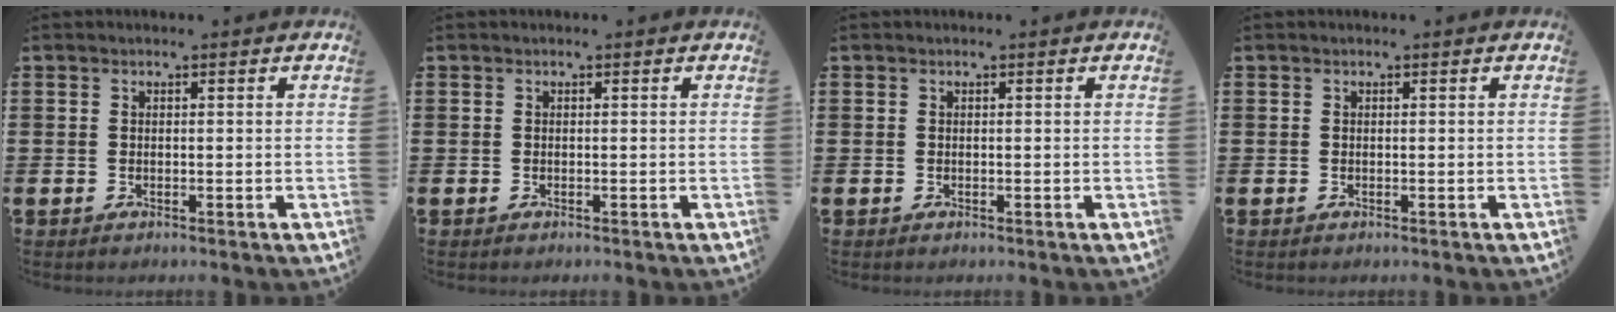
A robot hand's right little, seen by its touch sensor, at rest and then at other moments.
{"total": 0.0}
{"total": 0.0}
{"total": 0.0}